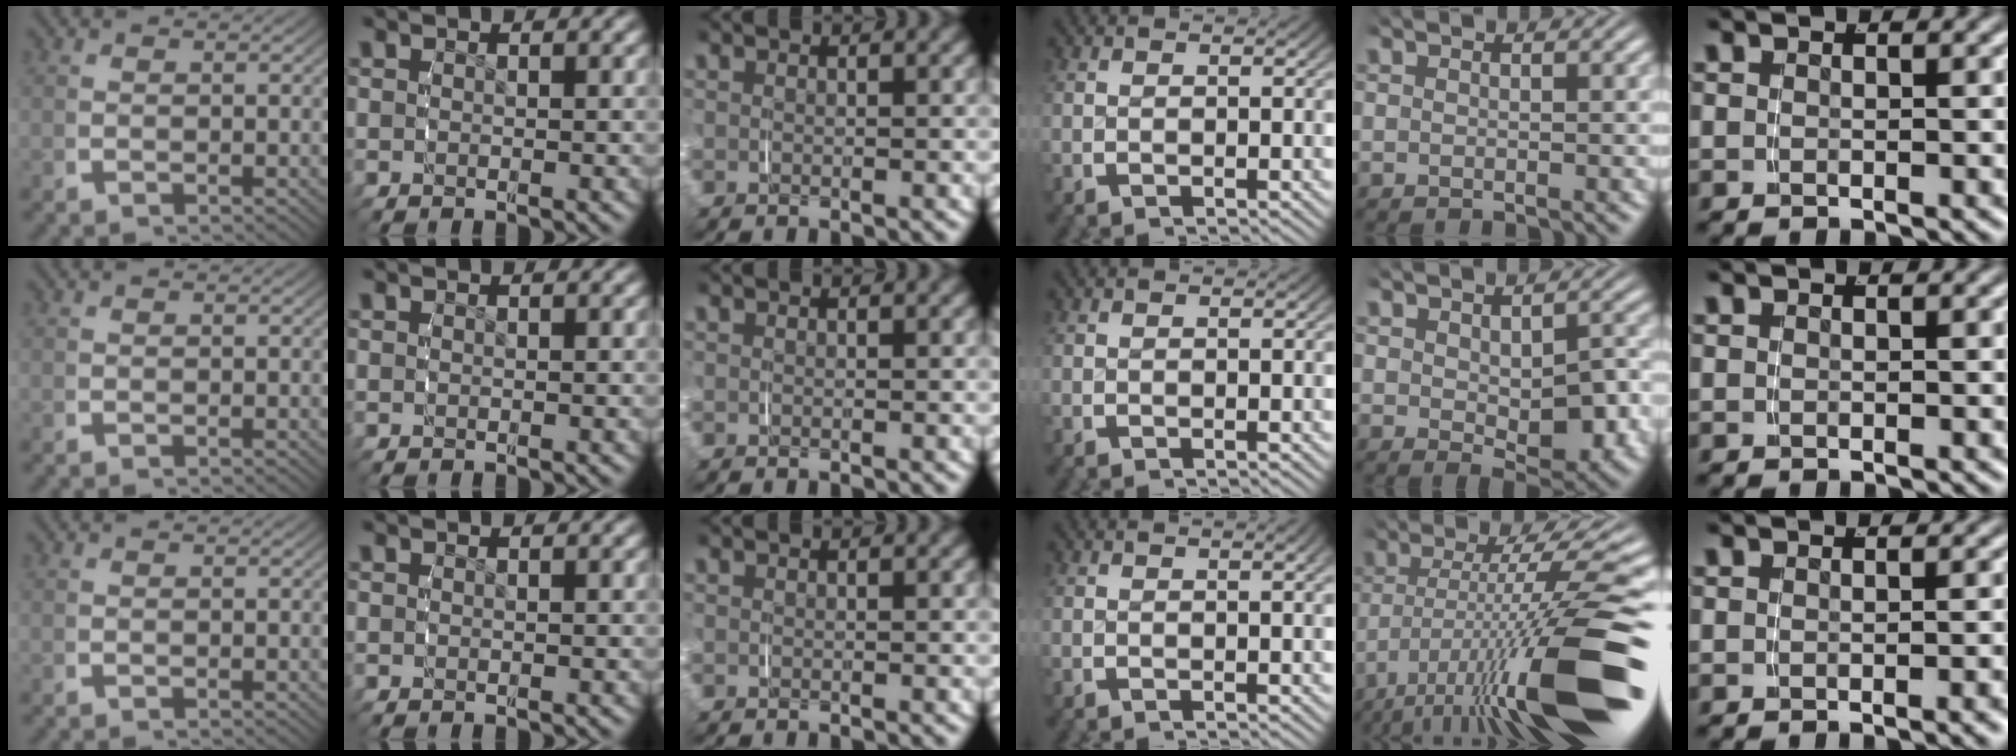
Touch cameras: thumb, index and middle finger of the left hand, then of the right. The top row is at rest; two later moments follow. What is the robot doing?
{"motion": "grasp_and_lifting", "object": "pencil case"}